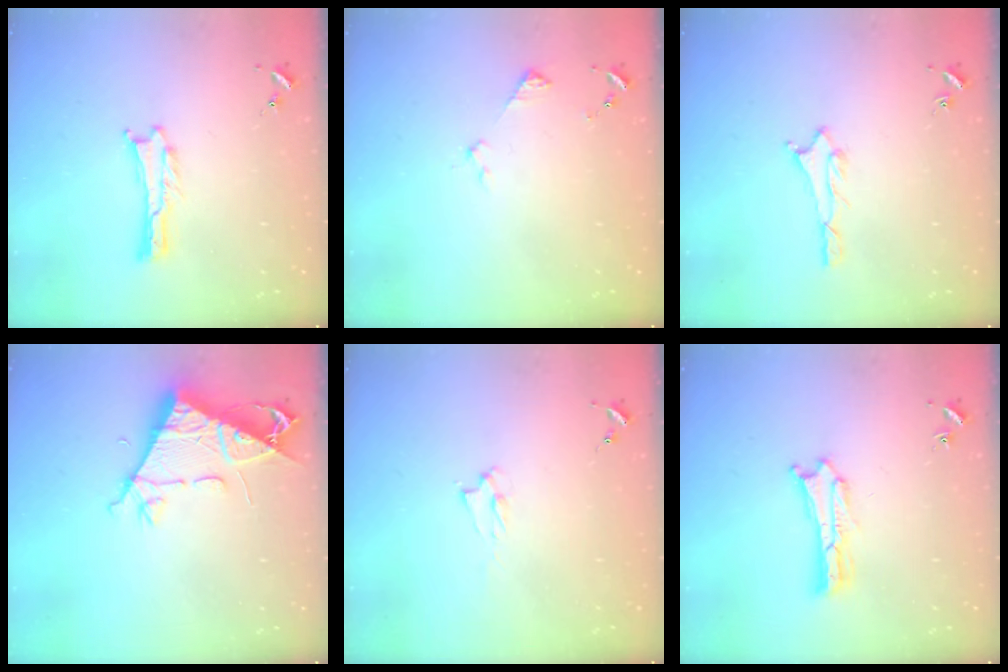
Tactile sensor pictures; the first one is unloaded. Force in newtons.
{"total": 2.9, "press": 2.9, "slide": 0.3}
{"total": 1.5, "press": 1.5, "slide": 0.1}
{"total": 8.6, "press": 8.5, "slide": 1.2}
{"total": 1.4, "press": 1.3, "slide": 0.3}
{"total": 1.2, "press": 1.2, "slide": 0.2}